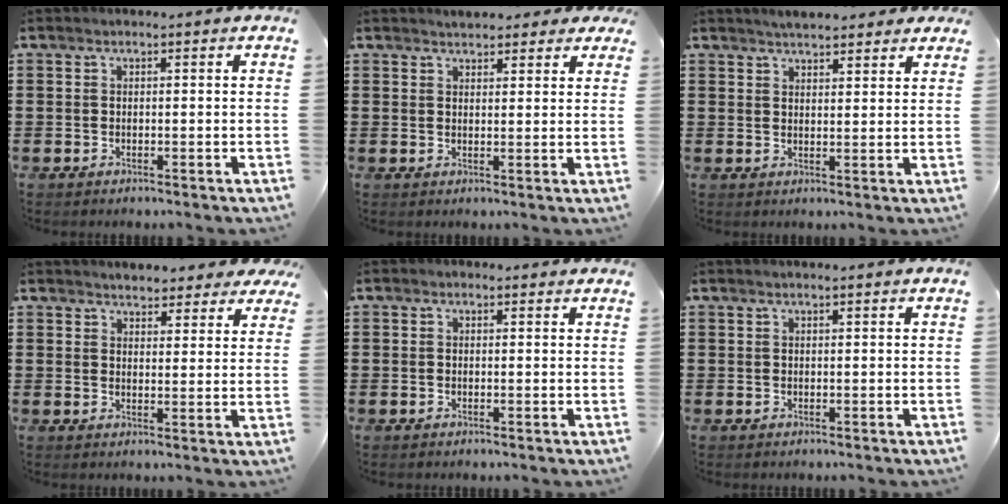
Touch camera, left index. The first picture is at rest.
{"total": 2.3, "force": [2.2, 0.7, 0.2], "torque": [-0.011, 0.004, 0.041]}
{"total": 3.1, "force": [3.0, 0.5, 0.7], "torque": [-0.020, 0.000, 0.055]}
{"total": 3.7, "force": [3.6, 0.7, 0.5], "torque": [-0.021, -0.005, 0.067]}
{"total": 0.6, "force": [0.1, 0.6, 0.2], "torque": [-0.005, 0.005, 0.000]}
{"total": 0.6, "force": [0.4, -0.1, 0.4], "torque": [-0.007, 0.000, 0.007]}